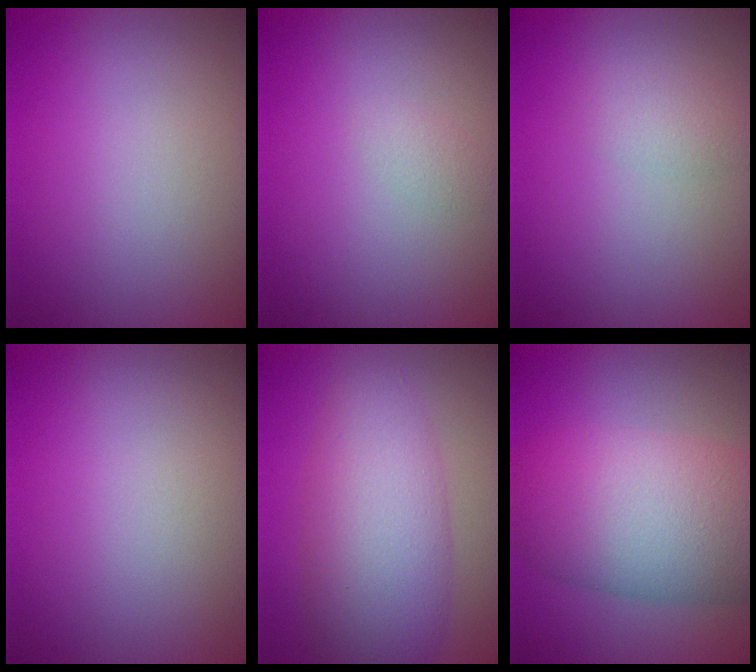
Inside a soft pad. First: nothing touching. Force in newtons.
{"total": 0.8, "press": 0.8, "slide": 0.0}
{"total": 1.6, "press": 1.6, "slide": 0.1}
{"total": 0.0}
{"total": 7.2, "press": 7.2, "slide": 0.1}
{"total": 10.0, "press": 10.0, "slide": 0.4}